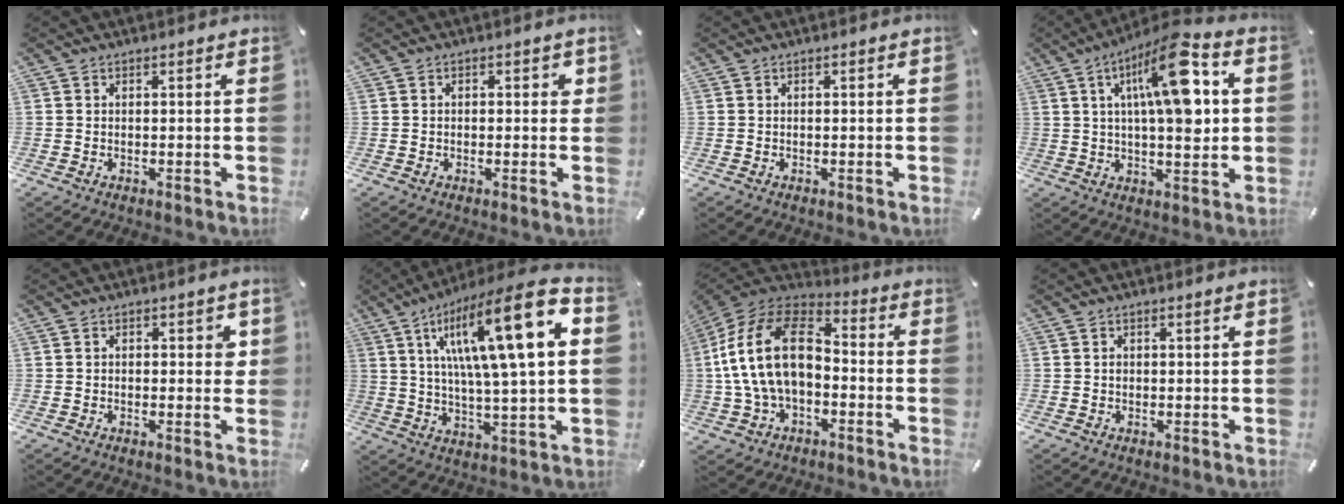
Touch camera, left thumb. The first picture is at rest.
{"total": 1.9, "force": [0.0, 1.2, 1.5], "torque": [-0.021, 0.004, -0.004]}
{"total": 0.0}
{"total": 17.6, "force": [4.6, 6.0, 15.9], "torque": [-0.253, -0.019, 0.068]}
{"total": 3.1, "force": [0.2, 1.7, 2.5], "torque": [-0.034, 0.004, -0.003]}
{"total": 22.2, "force": [7.8, 4.1, 20.4], "torque": [-0.356, -0.041, 0.104]}
{"total": 19.4, "force": [-1.1, 12.6, 14.7], "torque": [-0.316, 0.031, -0.024]}
{"total": 0.7, "force": [0.1, 0.5, 0.6], "torque": [-0.013, 0.001, 0.001]}